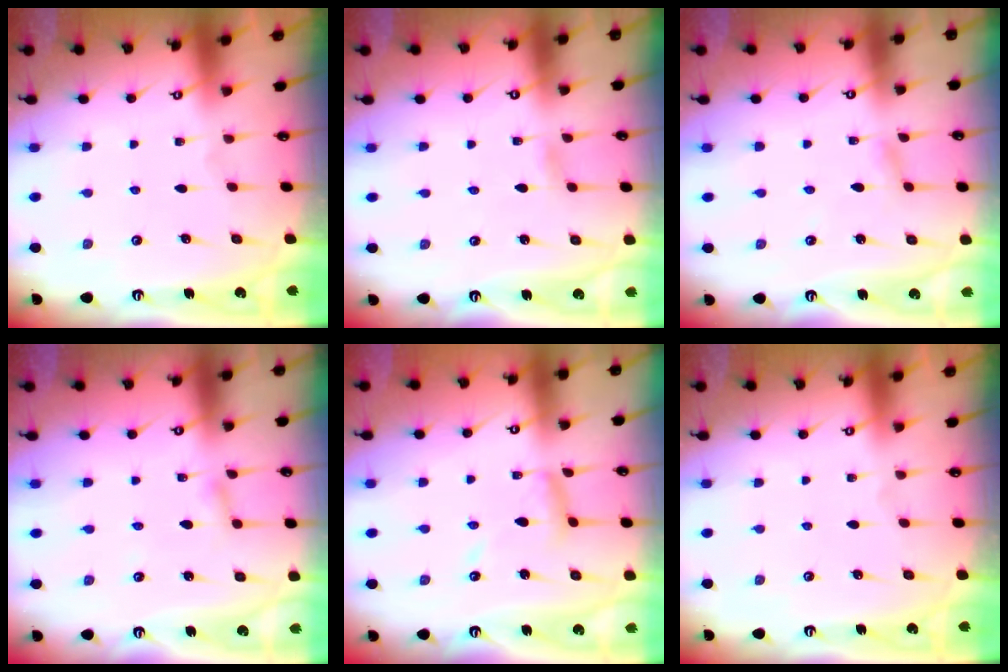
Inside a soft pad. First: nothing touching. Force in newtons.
{"total": 1.0, "press": 1.0, "slide": 0.1}
{"total": 2.3, "press": 2.3, "slide": 0.2}
{"total": 2.9, "press": 2.9, "slide": 0.3}
{"total": 9.8, "press": 9.8, "slide": 0.7}
{"total": 0.0}